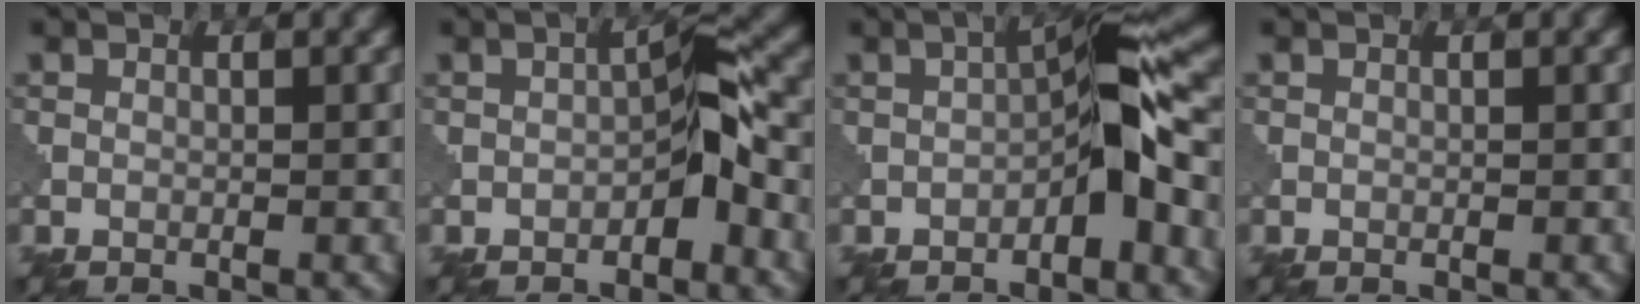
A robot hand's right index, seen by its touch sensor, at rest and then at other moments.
{"total": 3.5, "force": [-1.4, 1.2, 2.9], "torque": [-0.044, 0.014, -0.028]}
{"total": 5.3, "force": [-1.8, 1.4, 4.8], "torque": [-0.073, 0.022, -0.036]}
{"total": 0.0}